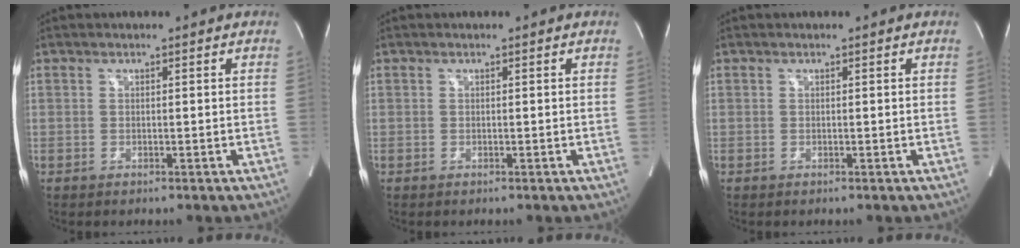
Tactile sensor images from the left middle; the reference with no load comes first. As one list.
[{"total": 0.0}, {"total": 0.0}]